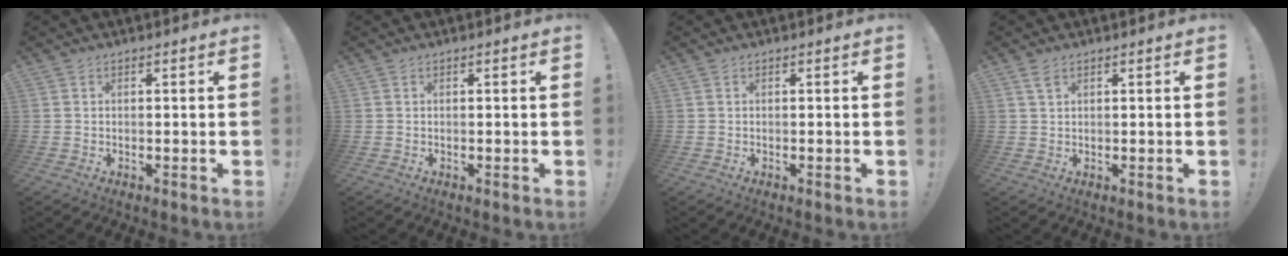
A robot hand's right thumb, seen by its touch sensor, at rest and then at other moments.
{"total": 0.0}
{"total": 0.0}
{"total": 2.2, "force": [1.4, 0.9, 1.4], "torque": [-0.022, -0.002, 0.024]}